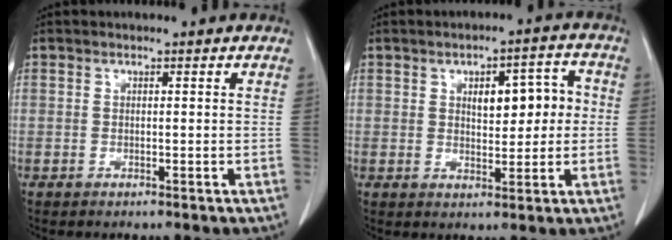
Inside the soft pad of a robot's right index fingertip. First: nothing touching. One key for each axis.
{"total": 7.1, "fx": 1.0, "fy": 3.2, "fz": 6.3, "tx": -0.084, "ty": 0.025, "tz": 0.020}